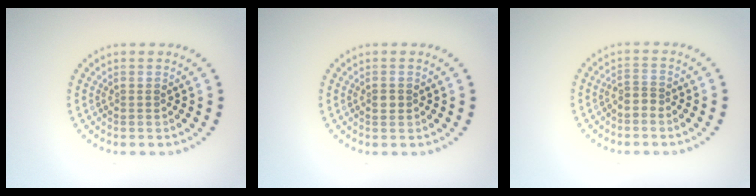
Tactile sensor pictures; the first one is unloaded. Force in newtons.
{"total": 1.2, "press": 1.2, "slide": 0.2}
{"total": 1.6, "press": 1.2, "slide": 1.1}